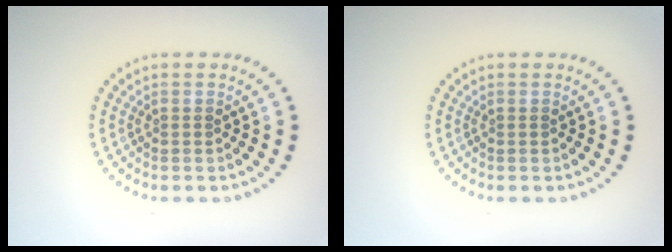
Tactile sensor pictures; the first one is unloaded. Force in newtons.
{"total": 0.0}